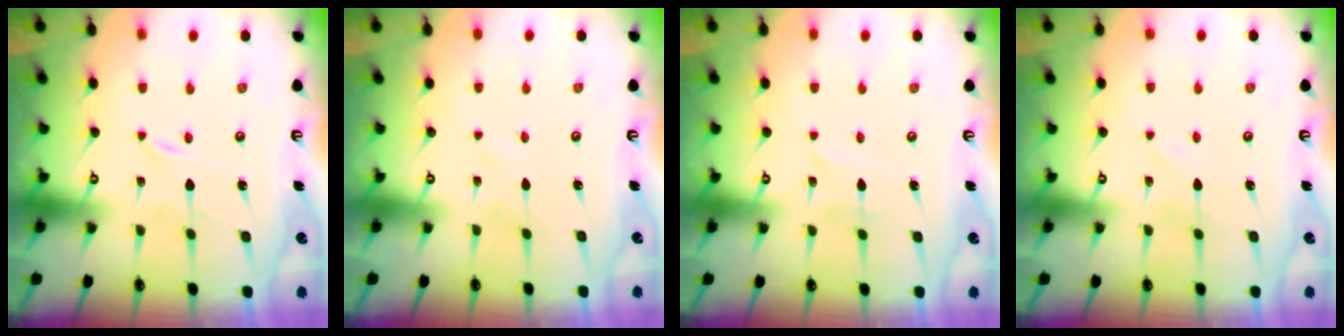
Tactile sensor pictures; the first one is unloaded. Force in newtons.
{"total": 1.2, "press": 1.2, "slide": 0.2}
{"total": 2.4, "press": 2.4, "slide": 0.1}
{"total": 0.8, "press": 0.8, "slide": 0.1}